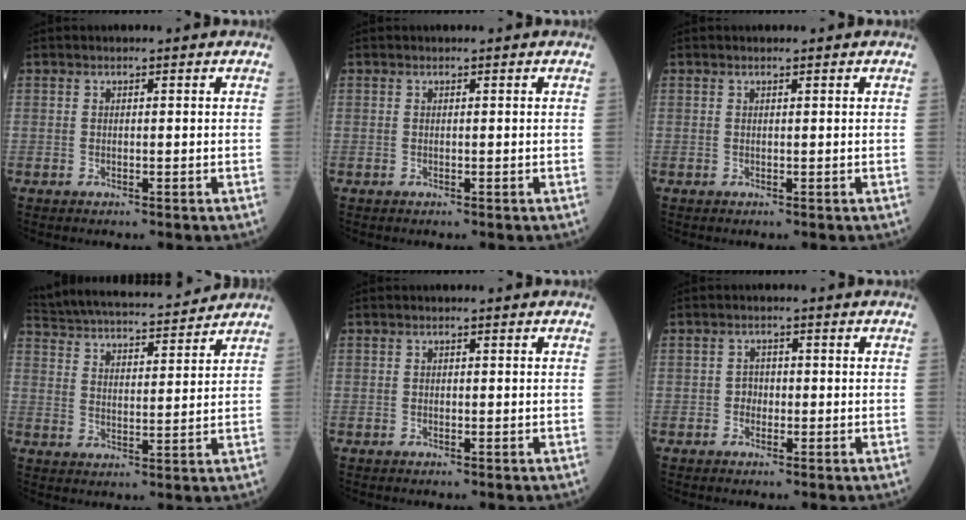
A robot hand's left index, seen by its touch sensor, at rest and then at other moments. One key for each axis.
{"total": 0.0}
{"total": 0.0}
{"total": 19.2, "fx": 17.7, "fy": 3.0, "fz": 6.8, "tx": -0.135, "ty": 0.032, "tz": 0.272}
{"total": 0.0}
{"total": 1.6, "fx": -0.5, "fy": 1.3, "fz": 0.8, "tx": -0.008, "ty": 0.006, "tz": -0.009}